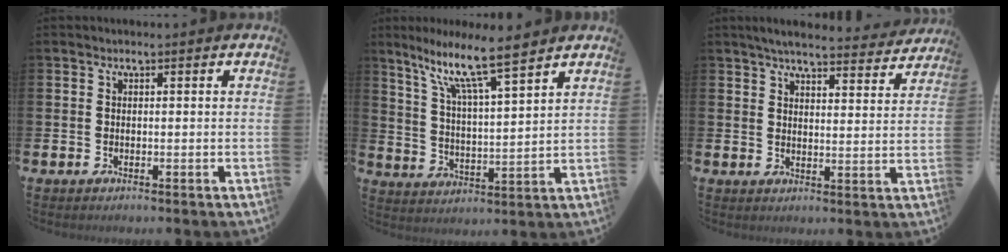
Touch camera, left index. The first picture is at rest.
{"total": 9.8, "force": [8.0, 1.1, 5.6], "torque": [-0.128, -0.042, 0.136]}
{"total": 5.2, "force": [5.0, 0.5, 1.5], "torque": [-0.032, -0.032, 0.084]}